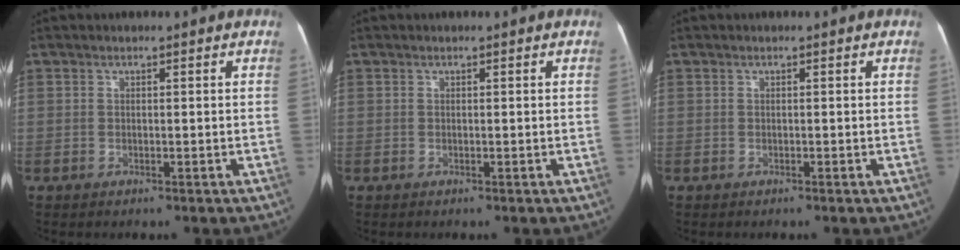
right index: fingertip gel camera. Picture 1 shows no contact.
{"total": 0.0}
{"total": 0.0}